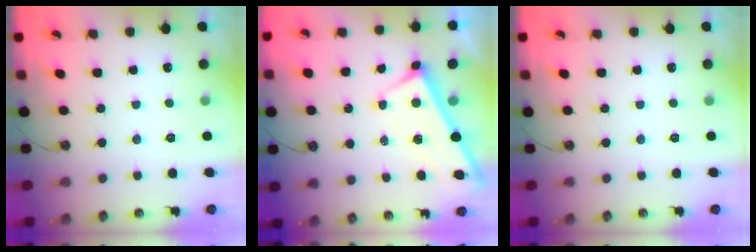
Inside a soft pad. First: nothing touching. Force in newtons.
{"total": 3.0, "press": 3.0, "slide": 0.1}
{"total": 0.0}